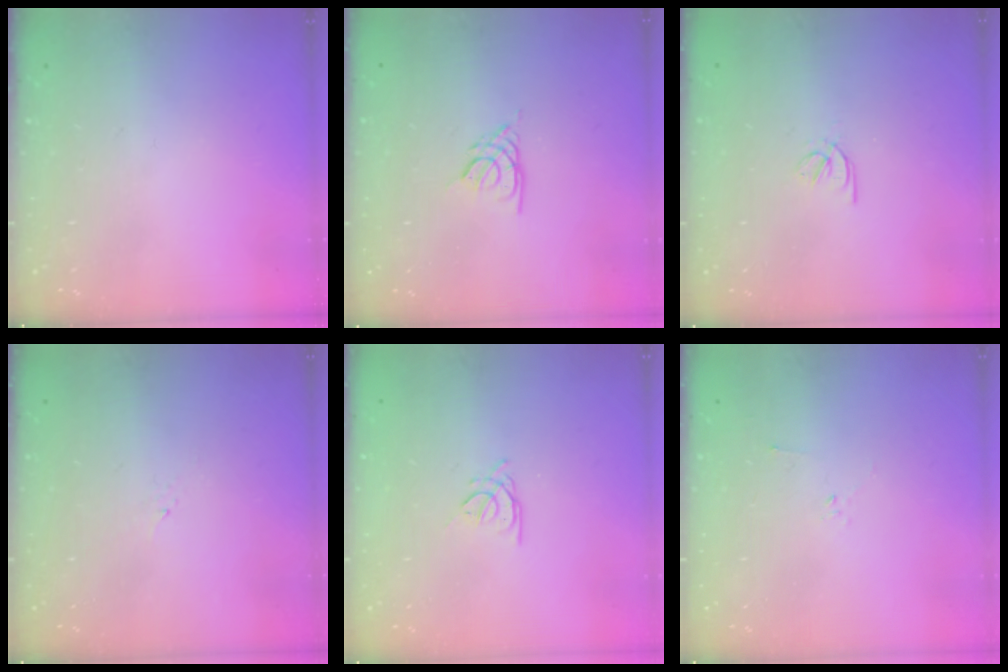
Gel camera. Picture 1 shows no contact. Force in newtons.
{"total": 2.6, "press": 2.6, "slide": 0.6}
{"total": 2.3, "press": 2.2, "slide": 0.5}
{"total": 1.2, "press": 1.1, "slide": 0.2}
{"total": 1.9, "press": 1.9, "slide": 0.4}
{"total": 2.2, "press": 2.1, "slide": 0.7}